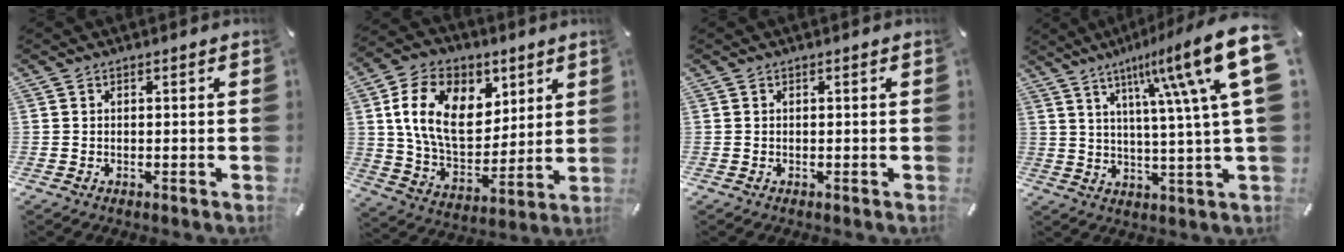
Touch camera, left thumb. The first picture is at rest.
{"total": 17.3, "force": [6.3, 12.3, 10.4], "torque": [-0.182, -0.010, 0.119]}
{"total": 0.0}
{"total": 21.5, "force": [8.2, 3.8, 19.5], "torque": [-0.288, -0.043, 0.116]}